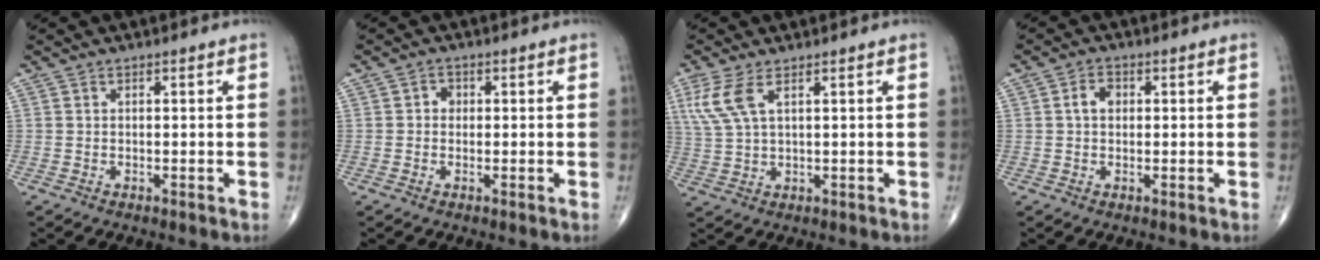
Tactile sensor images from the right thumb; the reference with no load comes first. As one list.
[{"total": 1.8, "force": [0.1, 1.6, 0.8], "torque": [-0.002, 0.004, -0.003]}, {"total": 6.2, "force": [2.8, 2.2, 5.1], "torque": [-0.134, 0.000, 0.067]}, {"total": 3.2, "force": [0.5, 2.2, 2.2], "torque": [-0.035, 0.010, 0.006]}]